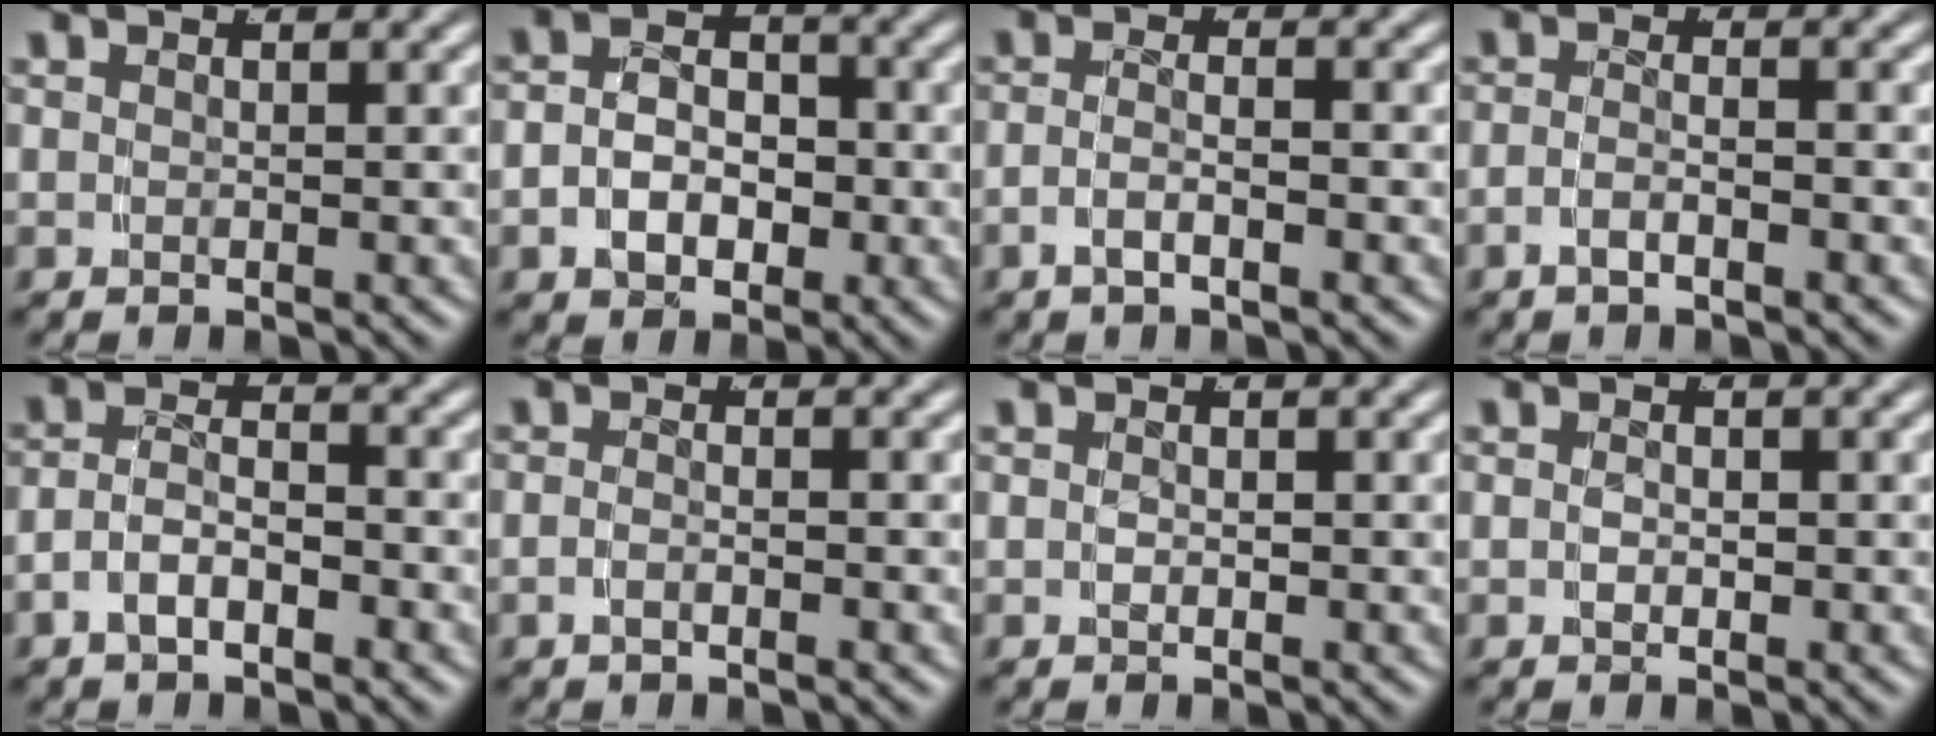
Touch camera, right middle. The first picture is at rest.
{"total": 5.8, "force": [-1.4, 4.5, 3.3], "torque": [-0.060, -0.009, -0.026]}
{"total": 2.3, "force": [-1.5, 0.4, 1.7], "torque": [-0.034, -0.009, -0.023]}
{"total": 2.1, "force": [-1.6, 0.2, 1.3], "torque": [-0.028, -0.007, -0.026]}
{"total": 3.5, "force": [-1.9, 2.0, 2.2], "torque": [-0.040, -0.007, -0.031]}
{"total": 1.3, "force": [-1.0, -0.1, 0.9], "torque": [-0.022, -0.005, -0.015]}
{"total": 0.5, "force": [-0.4, -0.1, 0.4], "torque": [-0.009, -0.003, -0.002]}
{"total": 0.7, "force": [-0.5, 0.2, 0.5], "torque": [-0.013, -0.006, -0.004]}